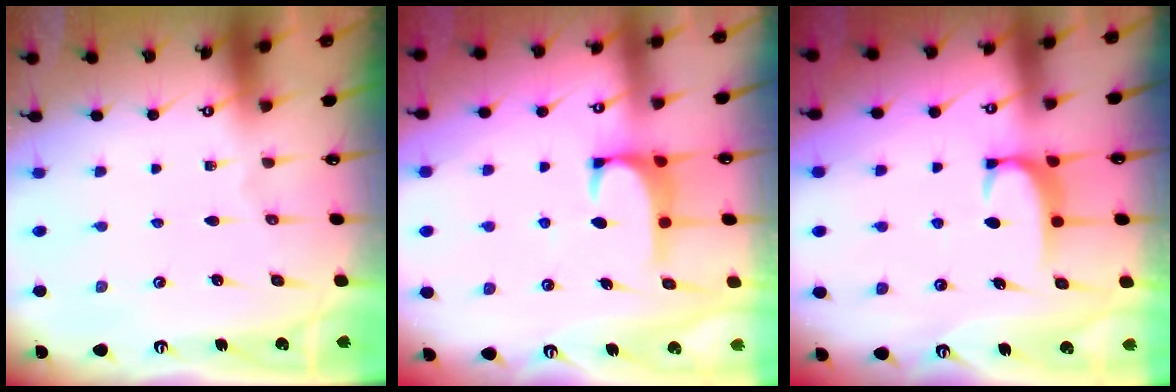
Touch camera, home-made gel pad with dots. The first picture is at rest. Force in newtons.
{"total": 1.3, "press": 1.2, "slide": 0.5}
{"total": 1.8, "press": 1.7, "slide": 0.4}